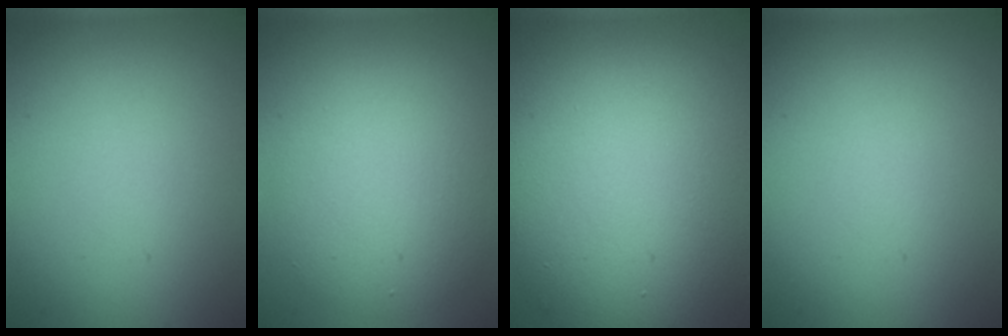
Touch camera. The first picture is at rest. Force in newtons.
{"total": 5.7, "press": 5.7, "slide": 0.4}
{"total": 12.4, "press": 12.4, "slide": 0.7}
{"total": 0.0}